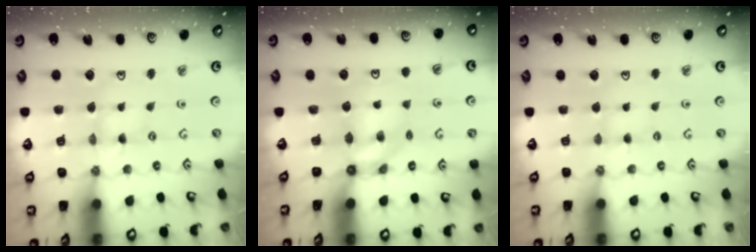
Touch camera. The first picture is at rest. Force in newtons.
{"total": 5.4, "press": 5.4, "slide": 0.6}
{"total": 3.1, "press": 3.1, "slide": 0.4}